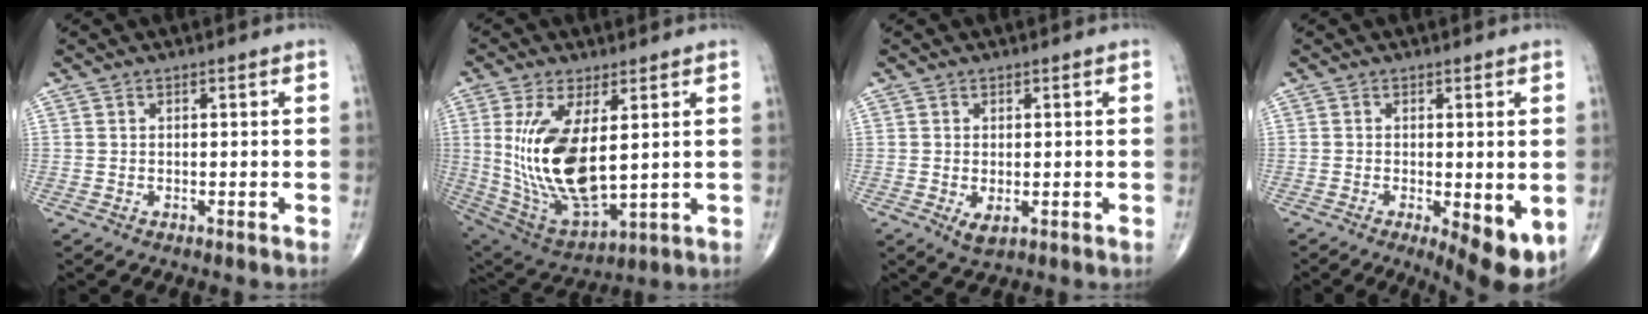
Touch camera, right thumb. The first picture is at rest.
{"total": 17.9, "force": [2.5, 7.8, 16.0], "torque": [-0.317, -0.025, 0.069]}
{"total": 2.6, "force": [-0.5, 1.3, 2.2], "torque": [-0.036, -0.007, -0.003]}
{"total": 7.9, "force": [-2.1, 2.6, 7.2], "torque": [-0.097, -0.021, -0.027]}